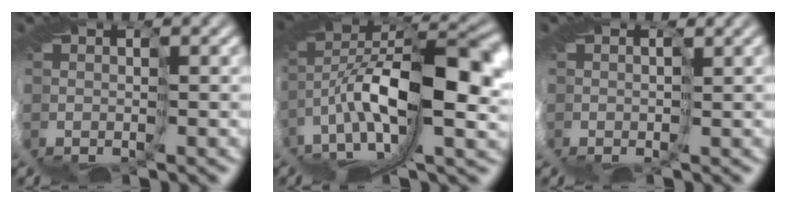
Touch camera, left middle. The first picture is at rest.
{"total": 11.2, "force": [1.5, 4.6, 10.1], "torque": [-0.216, 0.010, 0.030]}
{"total": 0.7, "force": [0.0, 0.1, 0.7], "torque": [-0.022, 0.001, -0.004]}